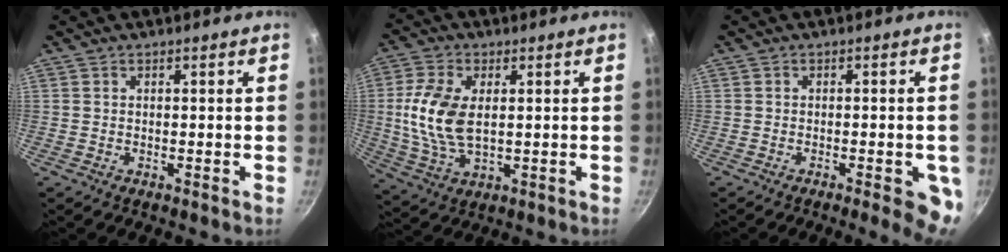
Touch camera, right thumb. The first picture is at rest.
{"total": 11.7, "force": [1.2, 6.6, 9.6], "torque": [-0.195, -0.005, 0.025]}
{"total": 6.8, "force": [-2.5, 2.0, 6.0], "torque": [-0.053, 0.008, -0.028]}